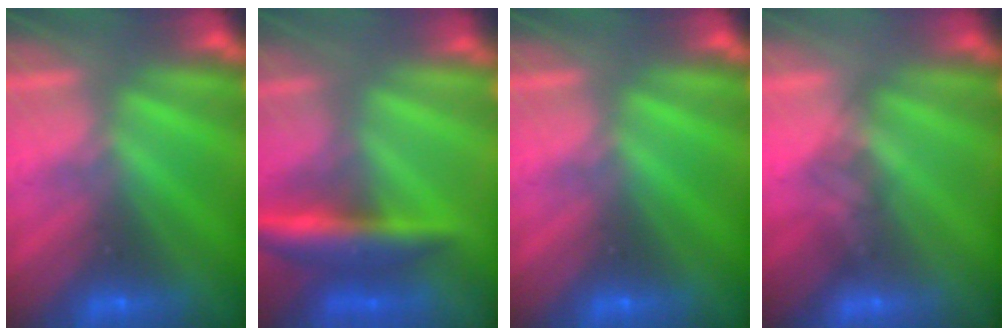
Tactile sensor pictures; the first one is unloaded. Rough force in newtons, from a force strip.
{"total": 7.8}
{"total": 0.0}
{"total": 1.6}